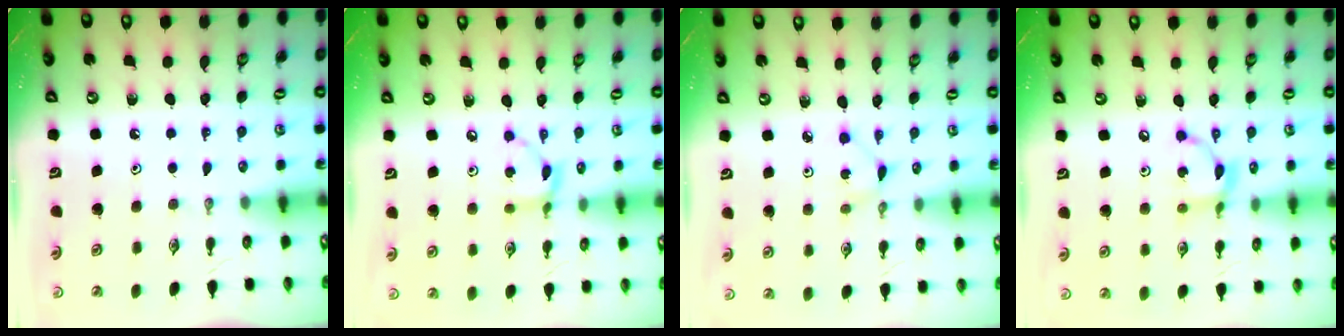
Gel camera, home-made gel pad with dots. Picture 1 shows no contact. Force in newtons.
{"total": 7.0, "press": 7.0, "slide": 0.3}
{"total": 1.8, "press": 1.8, "slide": 0.3}
{"total": 7.4, "press": 7.4, "slide": 0.2}